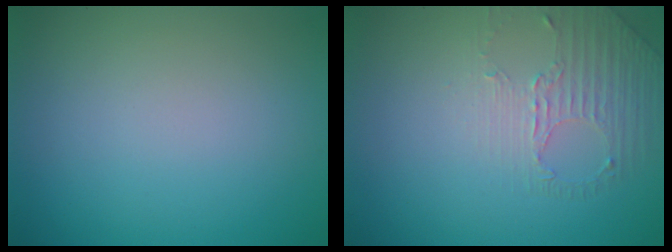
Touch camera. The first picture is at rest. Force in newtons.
{"total": 1.6, "press": 1.0, "slide": 1.2}